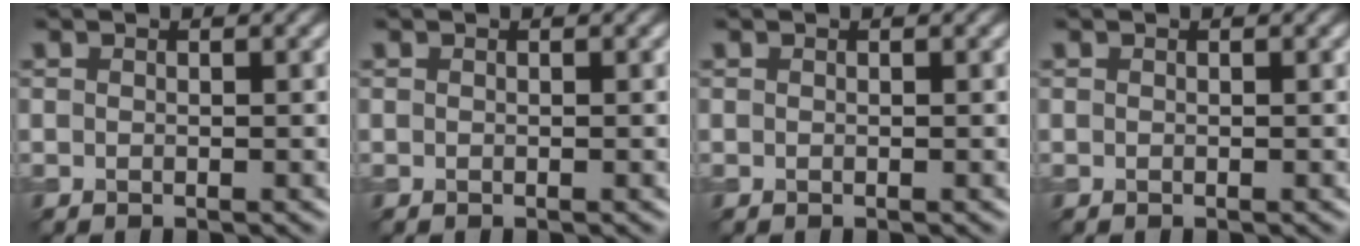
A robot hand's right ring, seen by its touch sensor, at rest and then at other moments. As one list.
[{"total": 0.0}, {"total": 0.0}, {"total": 0.0}]